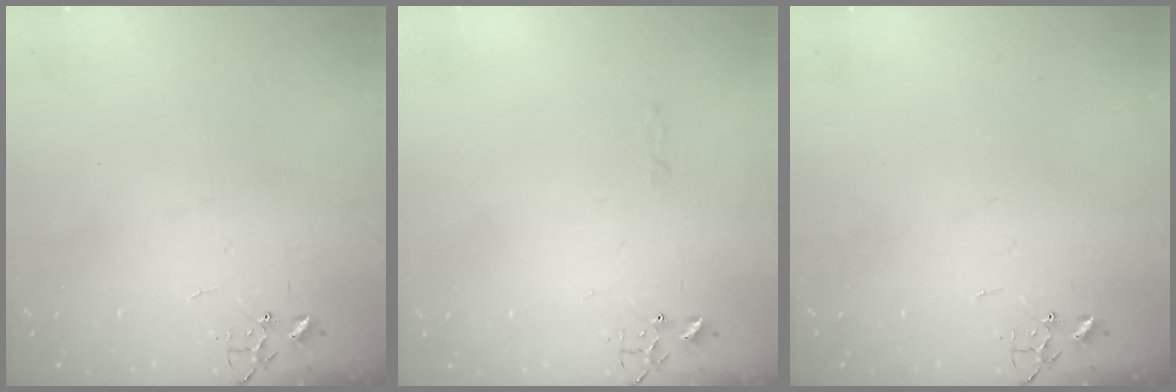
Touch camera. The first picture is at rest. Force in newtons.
{"total": 2.8, "press": 2.8, "slide": 0.4}
{"total": 0.0}